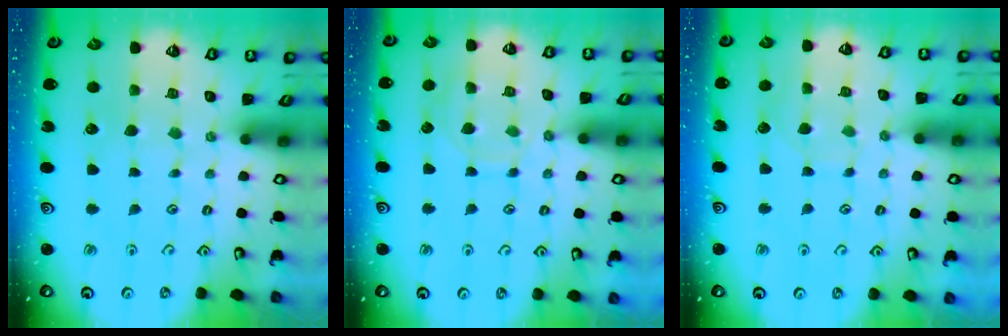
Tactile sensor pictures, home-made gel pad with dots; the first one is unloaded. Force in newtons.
{"total": 9.9, "press": 9.9, "slide": 0.8}
{"total": 6.5, "press": 6.5, "slide": 0.5}